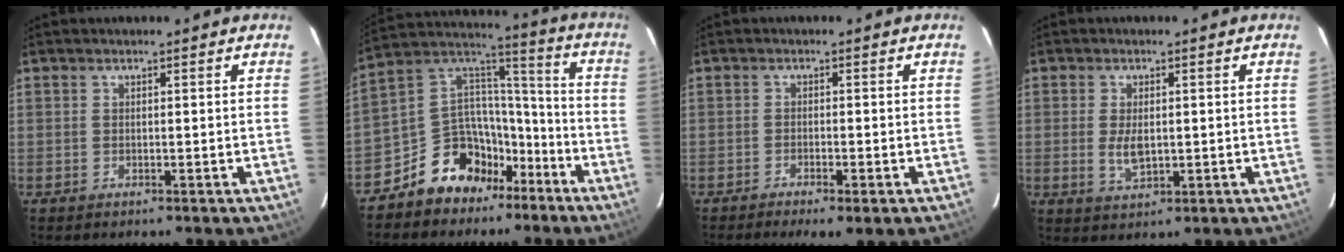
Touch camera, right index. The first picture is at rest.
{"total": 13.9, "force": [-9.0, 9.5, 4.5], "torque": [-0.101, 0.068, -0.146]}
{"total": 4.5, "force": [-3.1, 0.7, 3.2], "torque": [-0.069, -0.015, -0.050]}
{"total": 4.5, "force": [-0.2, 2.4, 3.8], "torque": [-0.074, -0.006, 0.000]}